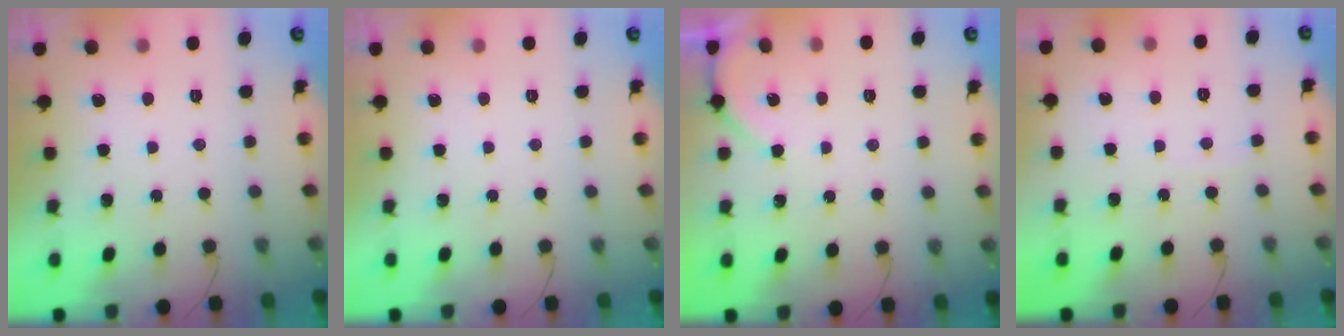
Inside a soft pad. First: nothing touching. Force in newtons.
{"total": 0.0}
{"total": 2.0, "press": 2.0, "slide": 0.2}
{"total": 2.0, "press": 2.0, "slide": 0.2}